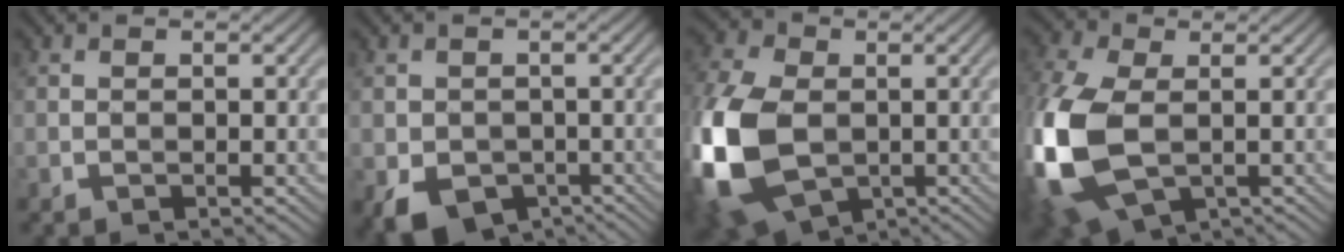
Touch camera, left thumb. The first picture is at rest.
{"total": 4.8, "force": [-2.3, 3.6, 2.1], "torque": [-0.052, -0.016, -0.041]}
{"total": 16.1, "force": [-3.1, 10.4, 11.9], "torque": [-0.328, -0.010, -0.065]}
{"total": 15.0, "force": [-1.9, 9.2, 11.7], "torque": [-0.334, -0.020, -0.029]}